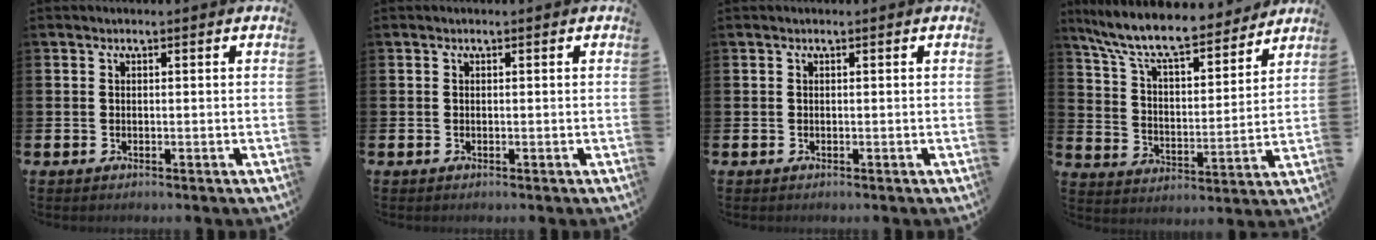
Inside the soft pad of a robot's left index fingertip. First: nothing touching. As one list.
[{"total": 0.0}, {"total": 0.0}, {"total": 10.2, "force": [9.1, 2.2, 4.0], "torque": [-0.113, -0.062, 0.156]}]